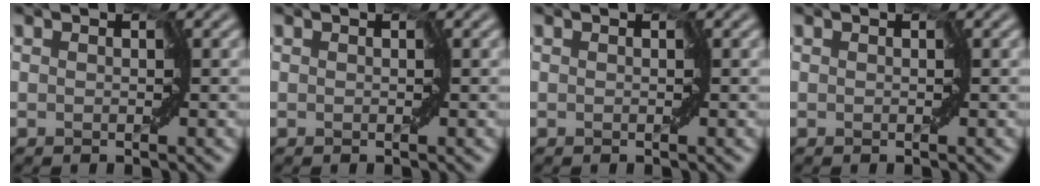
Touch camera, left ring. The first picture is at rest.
{"total": 0.0}
{"total": 0.0}
{"total": 0.0}